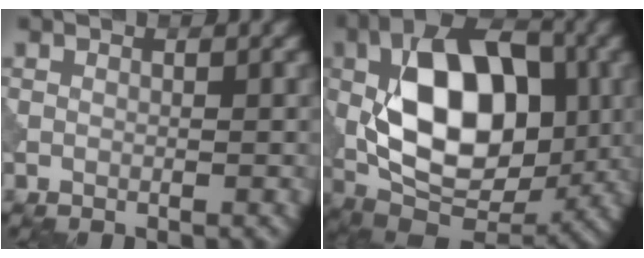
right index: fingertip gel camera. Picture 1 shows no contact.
{"total": 13.2, "force": [0.8, 7.5, 10.8], "torque": [-0.175, 0.016, 0.002]}